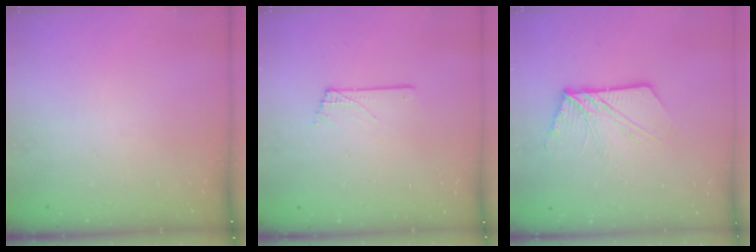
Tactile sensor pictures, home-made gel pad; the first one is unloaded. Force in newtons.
{"total": 0.6, "press": 0.6, "slide": 0.1}
{"total": 11.5, "press": 11.4, "slide": 1.0}